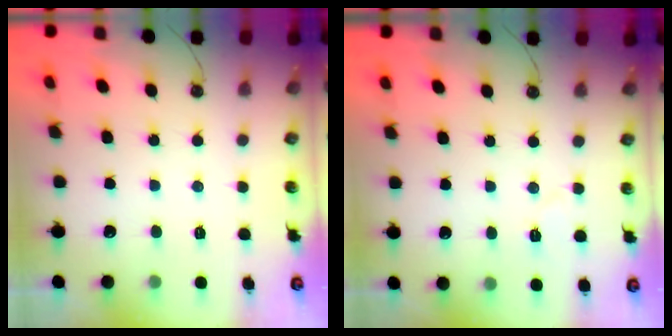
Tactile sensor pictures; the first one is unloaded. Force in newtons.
{"total": 5.3, "press": 4.6, "slide": 2.6}